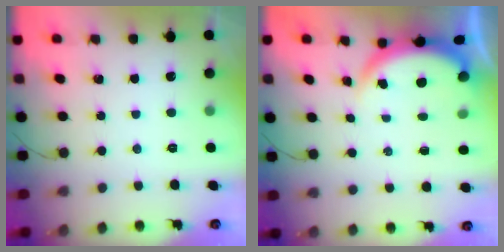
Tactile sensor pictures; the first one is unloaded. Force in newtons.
{"total": 3.9, "press": 3.9, "slide": 0.2}